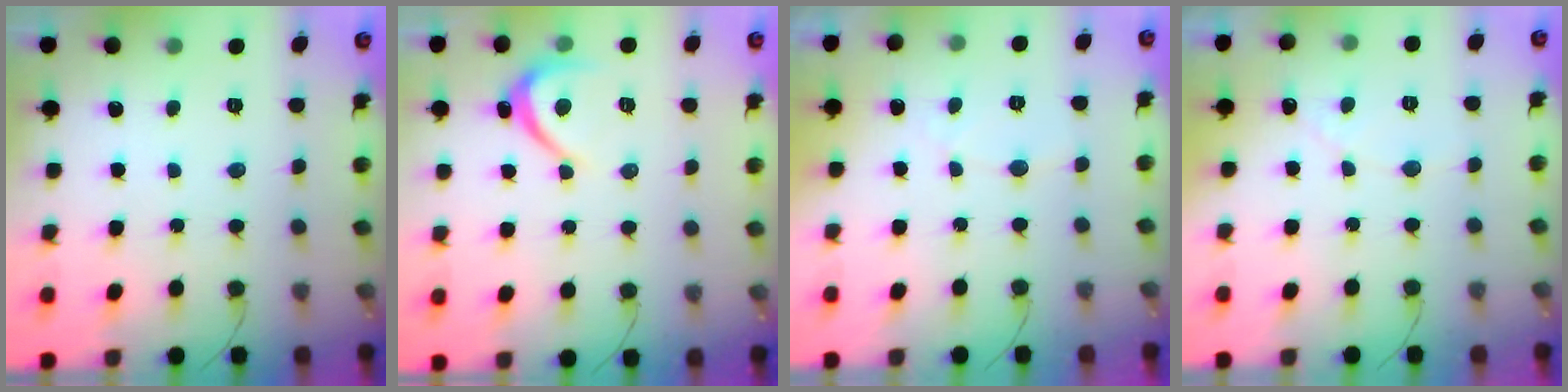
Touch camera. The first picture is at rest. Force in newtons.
{"total": 3.9, "press": 3.9, "slide": 0.5}
{"total": 2.6, "press": 2.6, "slide": 0.2}
{"total": 2.8, "press": 2.8, "slide": 0.1}